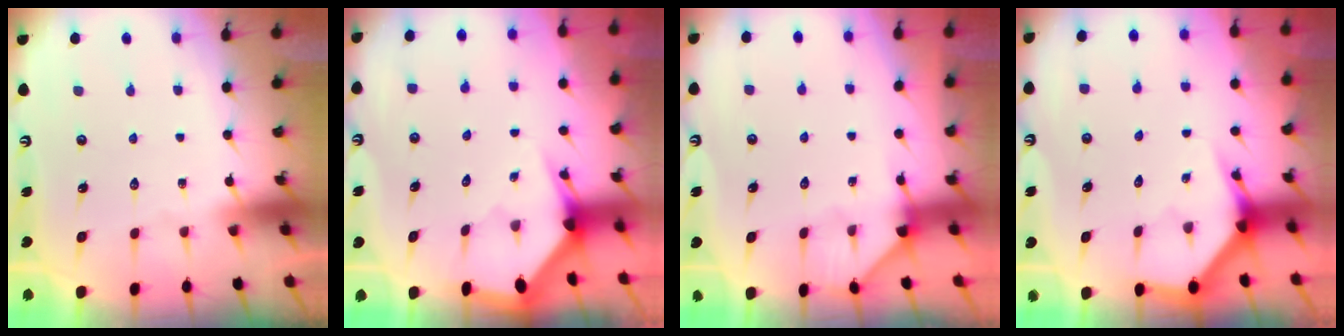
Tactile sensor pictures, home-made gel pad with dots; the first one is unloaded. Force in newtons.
{"total": 2.9, "press": 2.9, "slide": 0.2}
{"total": 2.0, "press": 2.0, "slide": 0.1}
{"total": 4.0, "press": 4.0, "slide": 0.2}